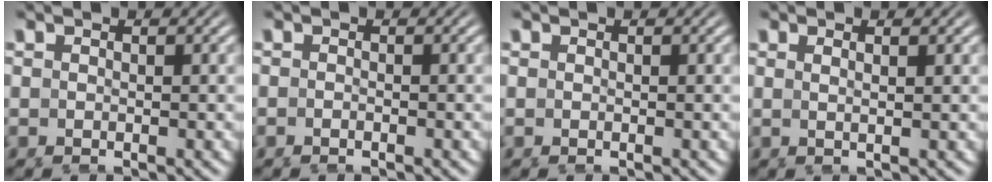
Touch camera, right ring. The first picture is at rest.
{"total": 0.6, "force": [-0.6, 0.2, 0.0], "torque": [-0.005, -0.003, -0.014]}
{"total": 0.0}
{"total": 1.1, "force": [0.3, -0.5, 0.9], "torque": [-0.016, -0.004, 0.008]}